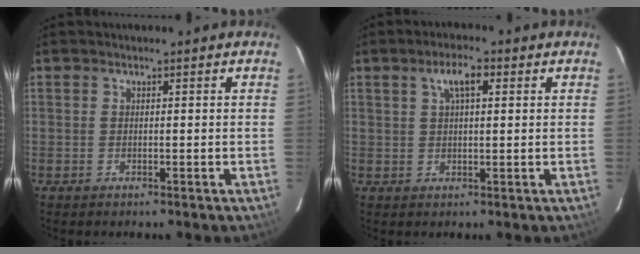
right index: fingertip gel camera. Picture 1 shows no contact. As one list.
[{"total": 4.6, "force": [1.9, 1.6, 3.8], "torque": [-0.068, 0.014, 0.034]}]